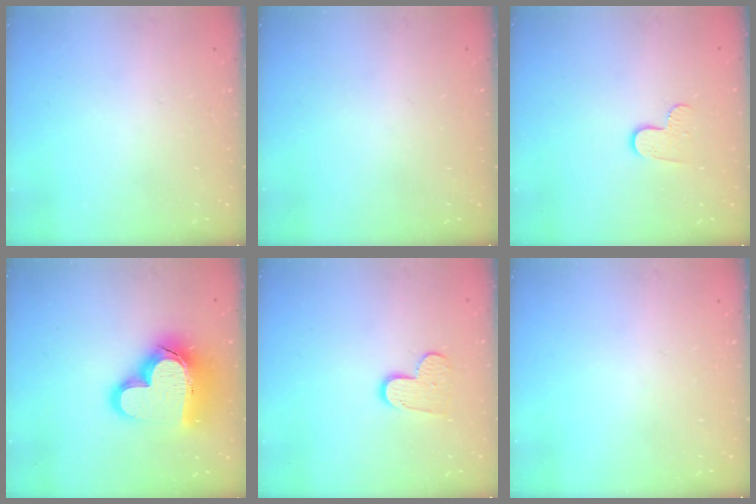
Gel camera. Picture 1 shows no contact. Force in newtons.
{"total": 0.0}
{"total": 6.0, "press": 6.0, "slide": 0.6}
{"total": 20.9, "press": 20.8, "slide": 1.9}
{"total": 9.1, "press": 9.1, "slide": 0.7}
{"total": 0.0}